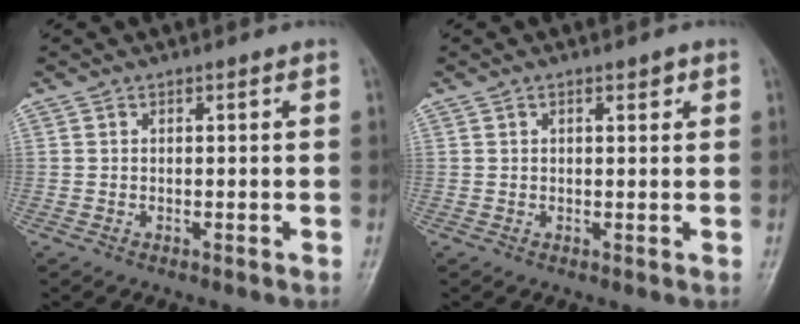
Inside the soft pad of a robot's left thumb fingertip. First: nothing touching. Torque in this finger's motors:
{"motor_torque": [-0.48, -0.20, -0.11, -0.17, -0.01]}